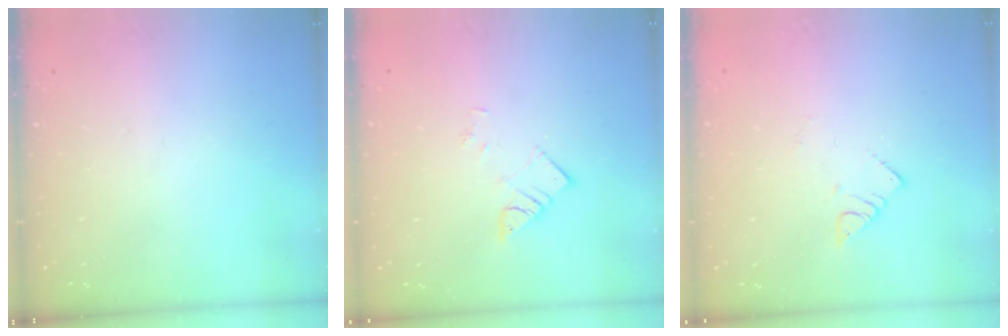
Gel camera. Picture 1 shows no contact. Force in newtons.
{"total": 4.2, "press": 4.2, "slide": 0.1}
{"total": 2.4, "press": 2.3, "slide": 0.5}